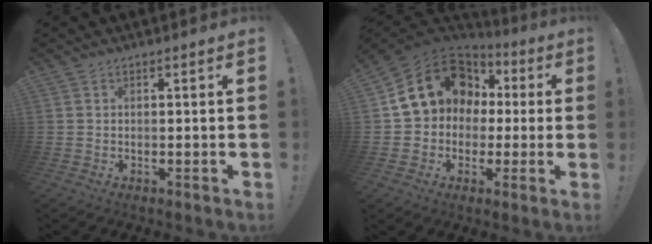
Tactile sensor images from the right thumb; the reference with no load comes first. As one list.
[{"total": 18.4, "force": [5.5, 14.8, 9.5], "torque": [-0.152, -0.011, 0.126]}]